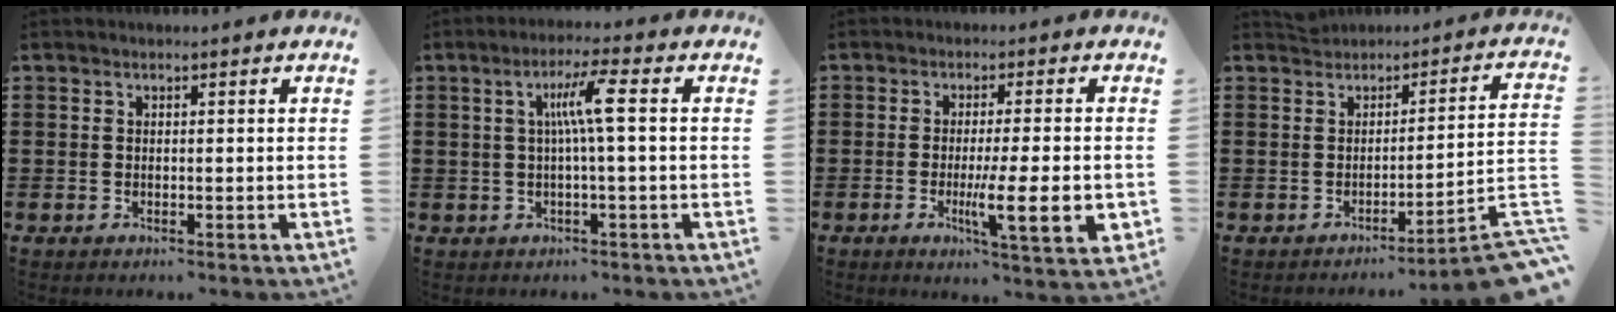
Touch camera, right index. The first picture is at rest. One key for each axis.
{"total": 6.0, "fx": 0.7, "fy": -0.1, "fz": 5.9, "tx": -0.114, "ty": 0.001, "tz": 0.004}
{"total": 9.9, "fx": -2.0, "fy": 1.4, "fz": 9.6, "tx": -0.153, "ty": -0.015, "tz": -0.030}
{"total": 4.9, "fx": -2.7, "fy": -0.1, "fz": 4.1, "tx": -0.064, "ty": -0.023, "tz": -0.052}